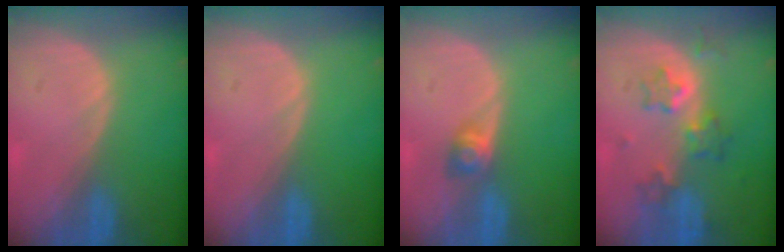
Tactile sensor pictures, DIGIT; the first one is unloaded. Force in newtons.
{"total": 0.0}
{"total": 2.8, "press": 2.5, "slide": 1.3}
{"total": 6.0, "press": 5.7, "slide": 1.8}